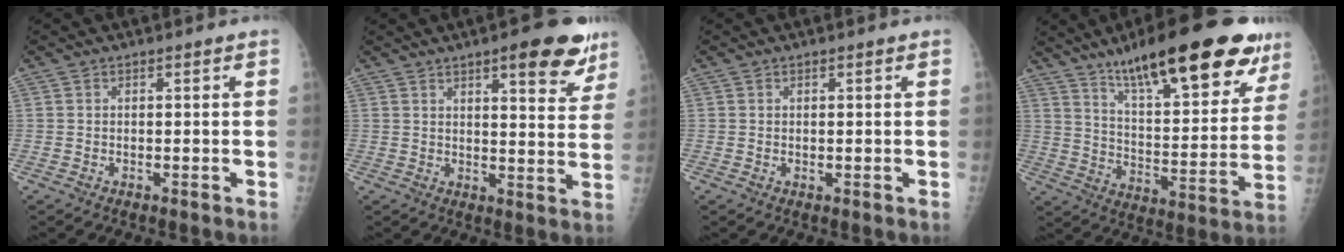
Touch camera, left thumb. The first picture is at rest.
{"total": 11.6, "force": [7.2, 3.3, 8.5], "torque": [-0.075, -0.034, 0.090]}
{"total": 0.8, "force": [0.5, 0.4, 0.5], "torque": [-0.006, -0.002, 0.008]}
{"total": 26.9, "force": [17.5, 7.5, 18.9], "torque": [-0.243, -0.053, 0.269]}